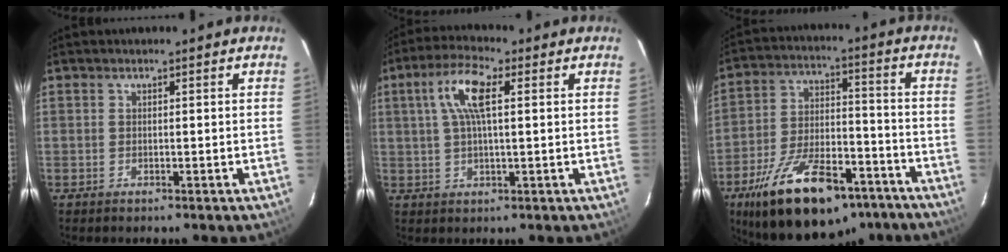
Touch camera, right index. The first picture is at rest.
{"total": 8.1, "force": [2.2, 2.4, 7.4], "torque": [-0.148, 0.017, 0.041]}
{"total": 24.2, "force": [-16.5, 9.7, 14.8], "torque": [-0.260, -0.010, -0.246]}